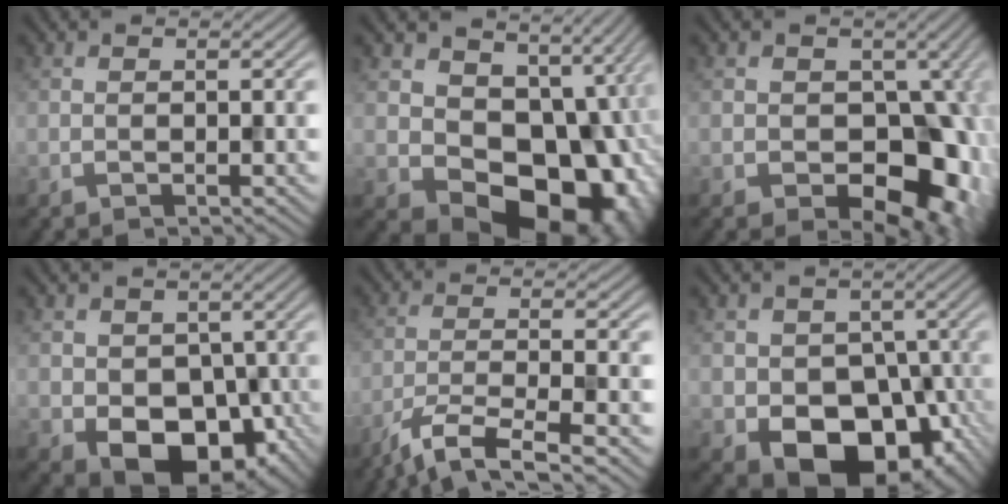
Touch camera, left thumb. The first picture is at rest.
{"total": 16.8, "force": [-2.3, 12.7, 10.6], "torque": [-0.134, -0.042, -0.001]}
{"total": 11.5, "force": [-2.6, 8.0, 7.8], "torque": [-0.097, -0.025, -0.033]}
{"total": 8.7, "force": [-2.0, 6.6, 5.3], "torque": [-0.092, -0.032, -0.027]}
{"total": 7.8, "force": [-5.4, 1.7, 5.4], "torque": [-0.103, -0.006, -0.099]}
{"total": 12.2, "force": [-4.4, 9.5, 6.2], "torque": [-0.088, -0.029, -0.066]}